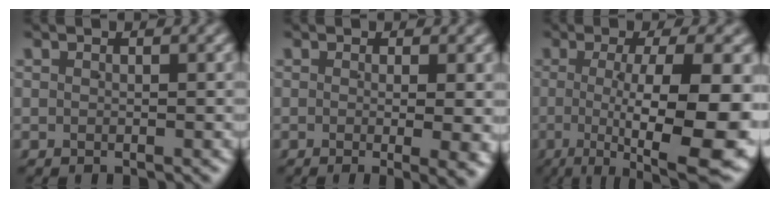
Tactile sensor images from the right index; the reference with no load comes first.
{"total": 4.0, "force": [-1.0, 0.0, 3.8], "torque": [-0.038, -0.005, -0.015]}
{"total": 11.0, "force": [-1.7, 2.8, 10.5], "torque": [-0.146, -0.004, -0.017]}